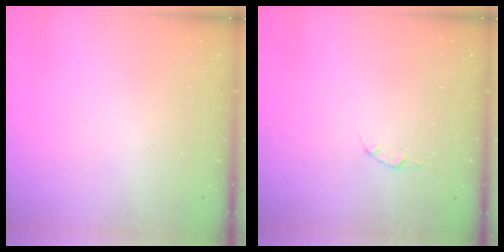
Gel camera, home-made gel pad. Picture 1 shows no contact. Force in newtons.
{"total": 1.4, "press": 1.4, "slide": 0.3}